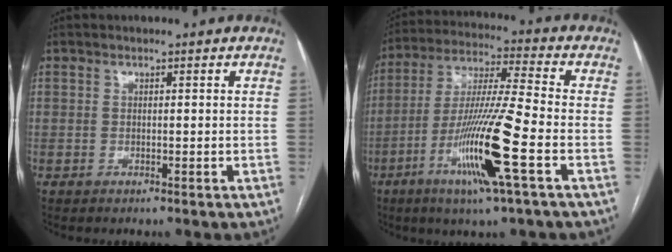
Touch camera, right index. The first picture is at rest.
{"total": 15.2, "force": [-5.6, -0.5, 14.1], "torque": [-0.281, -0.018, -0.109]}